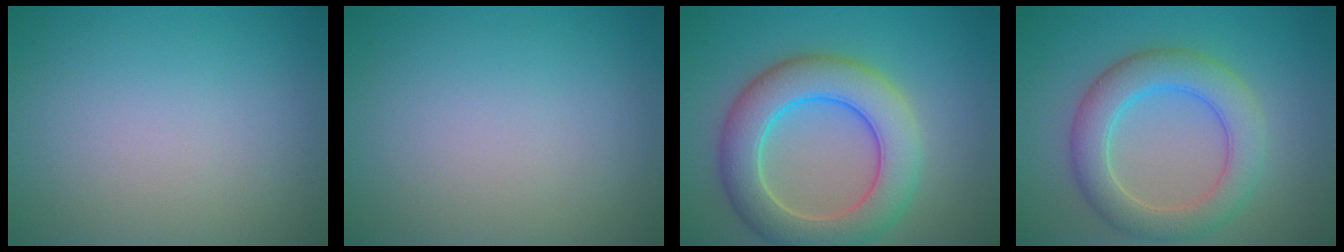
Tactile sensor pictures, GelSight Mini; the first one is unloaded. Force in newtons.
{"total": 0.0}
{"total": 7.7, "press": 7.7, "slide": 0.5}
{"total": 5.5, "press": 5.5, "slide": 0.3}